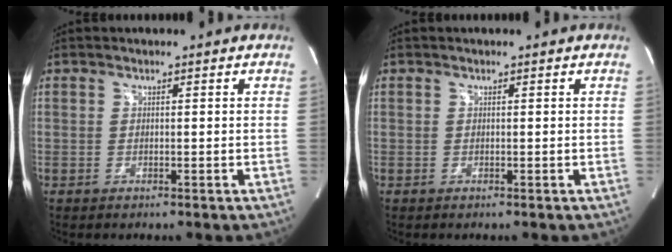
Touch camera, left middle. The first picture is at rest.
{"total": 0.0}